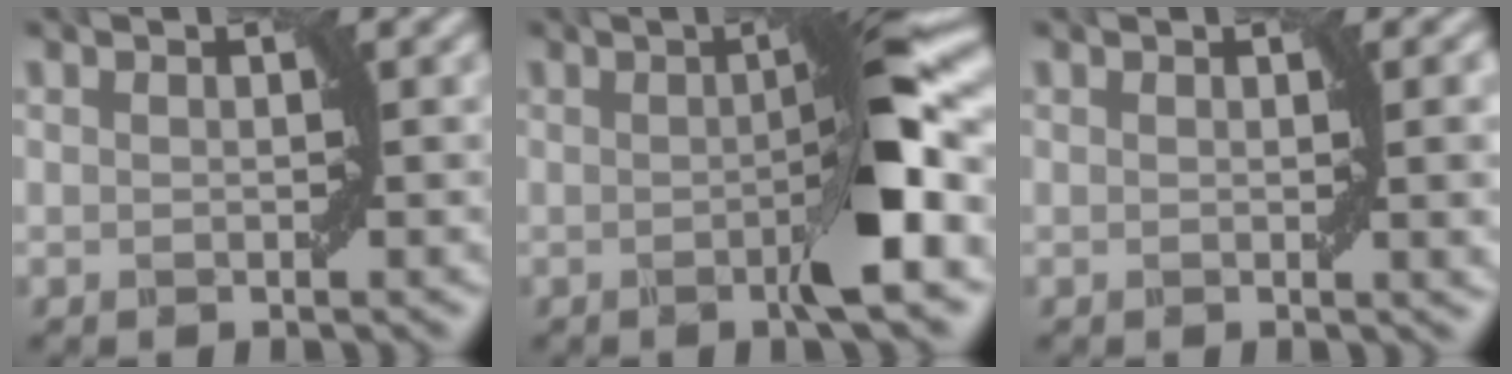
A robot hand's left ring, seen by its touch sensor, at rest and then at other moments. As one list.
[{"total": 6.8, "force": [-0.7, 0.8, 6.7], "torque": [-0.095, 0.008, -0.017]}, {"total": 3.2, "force": [0.3, 0.7, 3.1], "torque": [-0.033, 0.002, 0.004]}]